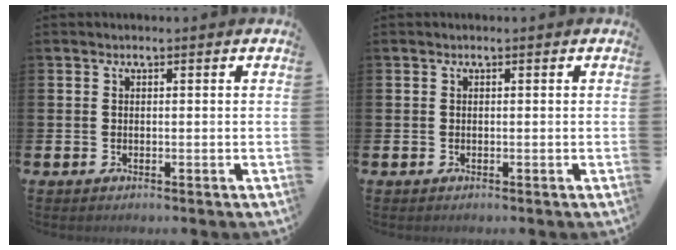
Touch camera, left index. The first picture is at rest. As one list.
[{"total": 0.0}]